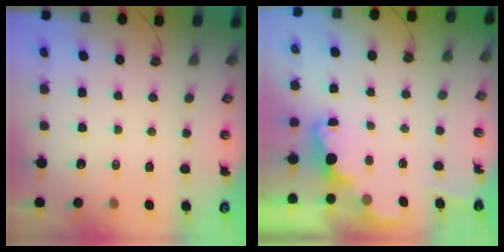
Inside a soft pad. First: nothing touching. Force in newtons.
{"total": 2.4, "press": 2.4, "slide": 0.5}